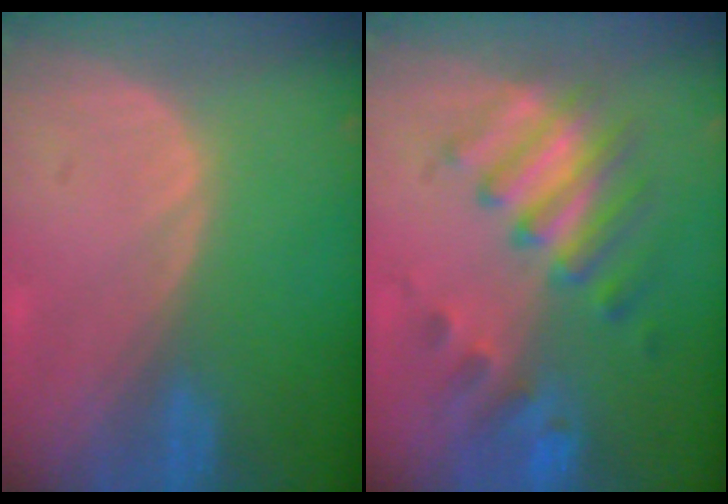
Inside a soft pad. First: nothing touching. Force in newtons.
{"total": 8.0, "press": 7.7, "slide": 1.9}